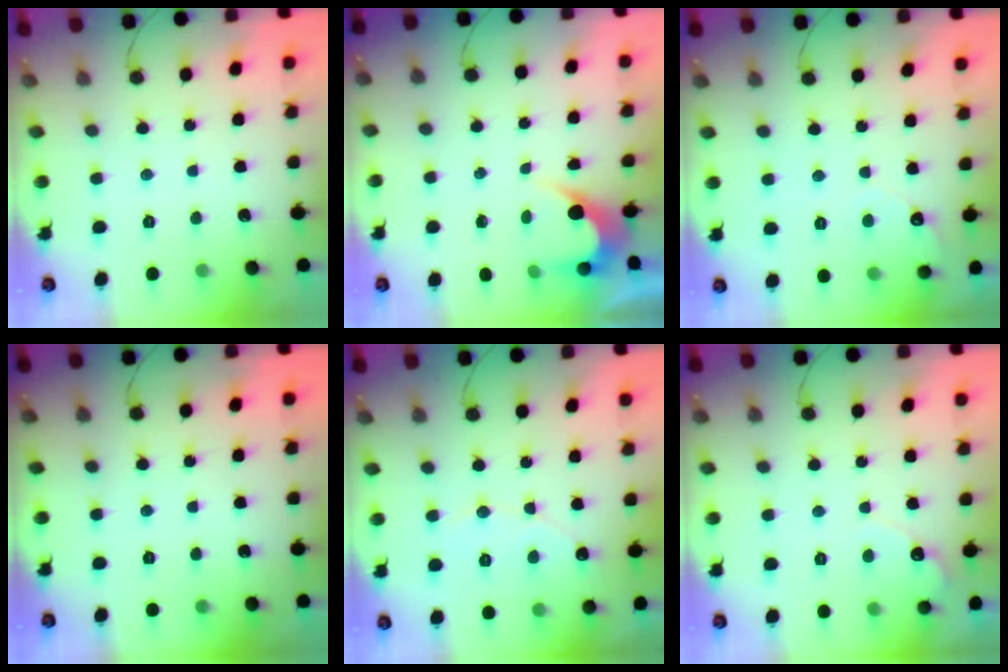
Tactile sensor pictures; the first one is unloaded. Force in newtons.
{"total": 3.4, "press": 3.4, "slide": 0.2}
{"total": 3.5, "press": 3.4, "slide": 0.3}
{"total": 0.0}
{"total": 5.2, "press": 5.2, "slide": 0.4}
{"total": 3.6, "press": 3.6, "slide": 0.1}